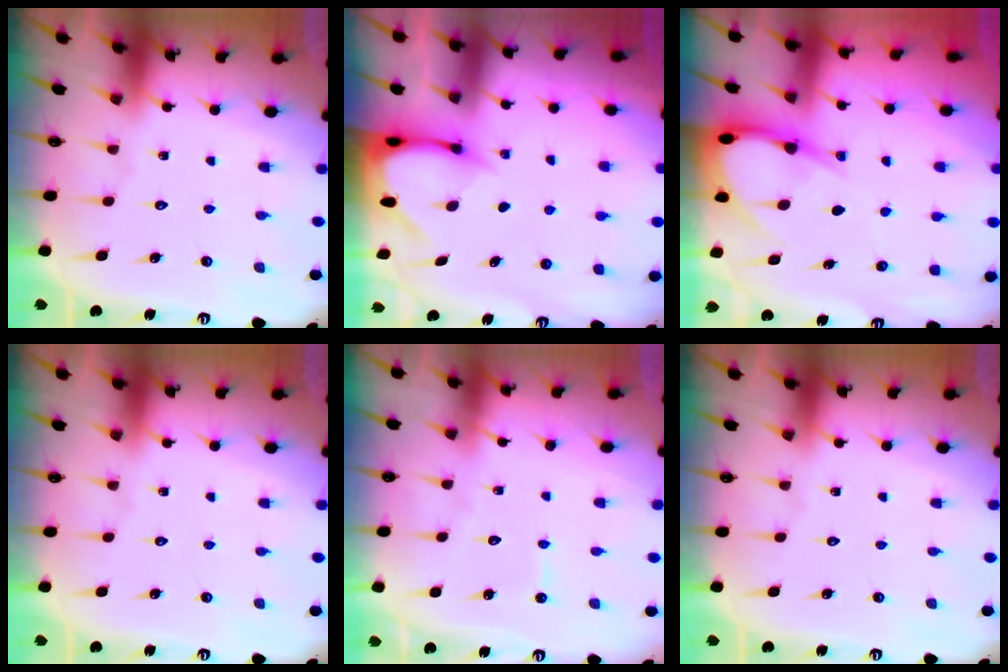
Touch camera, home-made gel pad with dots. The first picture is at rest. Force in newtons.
{"total": 3.5, "press": 3.5, "slide": 0.3}
{"total": 8.3, "press": 8.2, "slide": 0.9}
{"total": 0.0}
{"total": 3.7, "press": 3.7, "slide": 0.3}
{"total": 0.0}